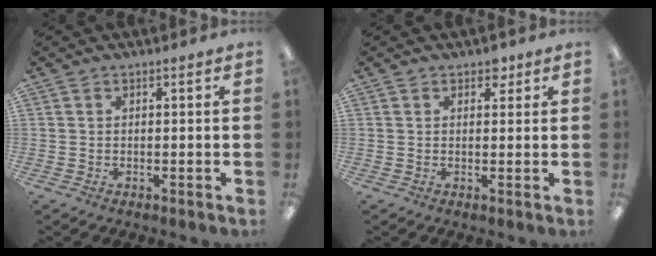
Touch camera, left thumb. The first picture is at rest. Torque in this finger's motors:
{"motor_torque": [0.16, 0.00, 0.29, -0.47, 0.00]}